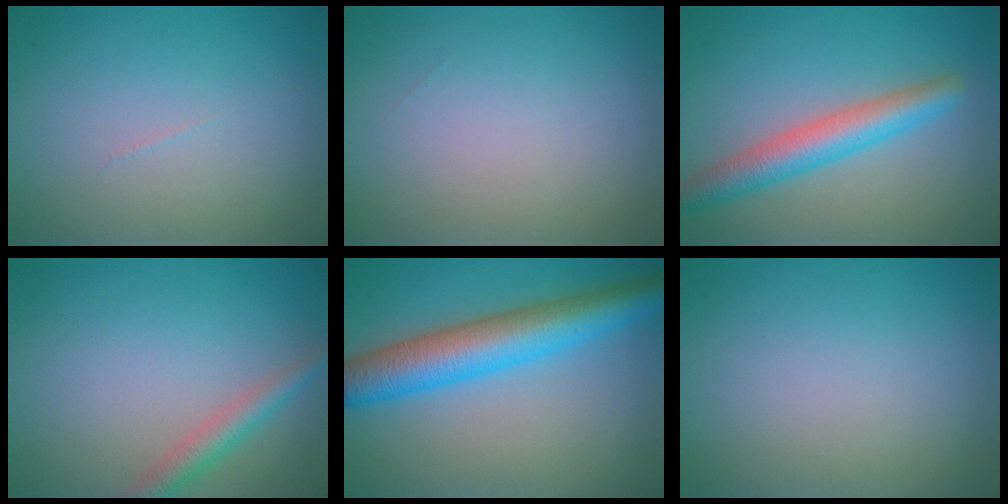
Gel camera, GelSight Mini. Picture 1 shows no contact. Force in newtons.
{"total": 0.0}
{"total": 4.6, "press": 4.6, "slide": 0.1}
{"total": 2.7, "press": 2.7, "slide": 0.1}
{"total": 7.7, "press": 7.7, "slide": 0.2}
{"total": 0.0}